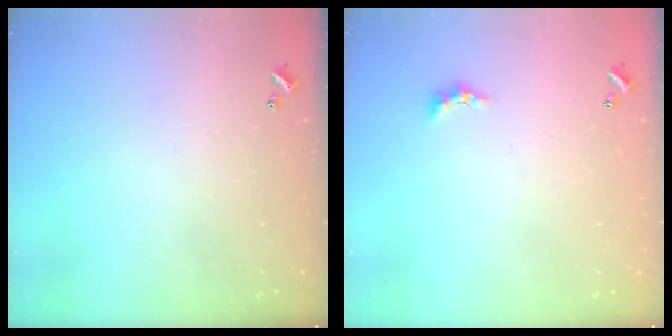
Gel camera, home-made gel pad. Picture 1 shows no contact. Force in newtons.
{"total": 2.2, "press": 2.2, "slide": 0.6}